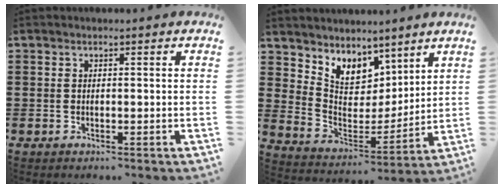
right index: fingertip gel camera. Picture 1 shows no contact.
{"total": 6.8, "force": [5.6, 3.9, 0.2], "torque": [-0.050, -0.048, 0.105]}